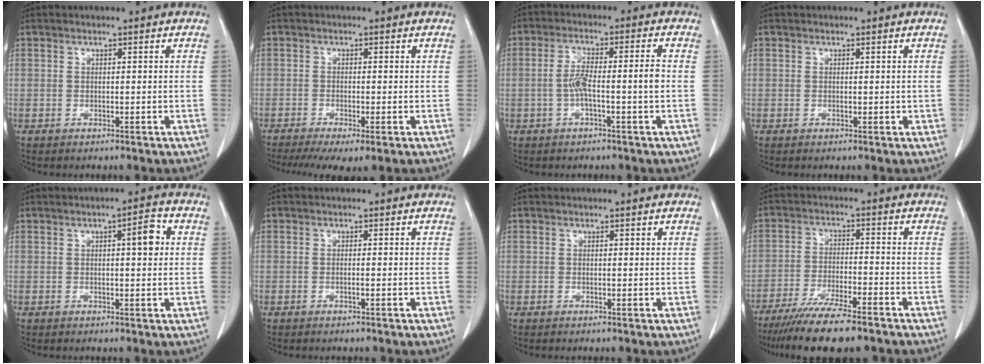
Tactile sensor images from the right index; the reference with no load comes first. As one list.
[{"total": 6.9, "force": [-4.5, 1.3, 5.1], "torque": [-0.083, -0.014, -0.073]}, {"total": 5.9, "force": [-1.1, 0.4, 5.8], "torque": [-0.112, 0.015, -0.019]}, {"total": 0.7, "force": [0.1, 0.5, 0.5], "torque": [-0.005, 0.000, 0.004]}, {"total": 4.0, "force": [0.9, 0.9, 3.8], "torque": [-0.053, 0.008, 0.009]}, {"total": 0.6, "force": [-0.2, -0.1, 0.5], "torque": [-0.009, 0.001, -0.004]}, {"total": 0.0}, {"total": 12.7, "force": [-10.2, 1.3, 7.5], "torque": [-0.125, -0.031, -0.164]}]